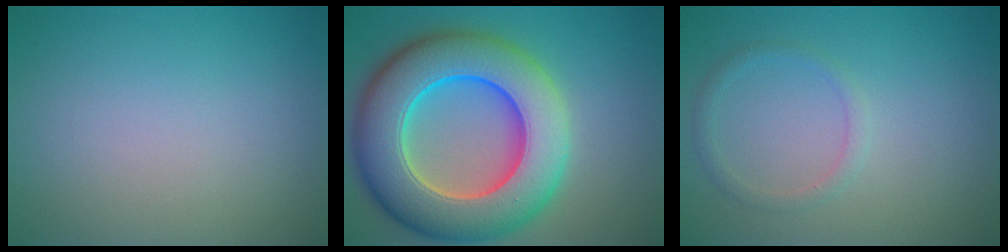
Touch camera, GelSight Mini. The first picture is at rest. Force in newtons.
{"total": 13.2, "press": 13.0, "slide": 2.1}
{"total": 1.3, "press": 1.3, "slide": 0.0}